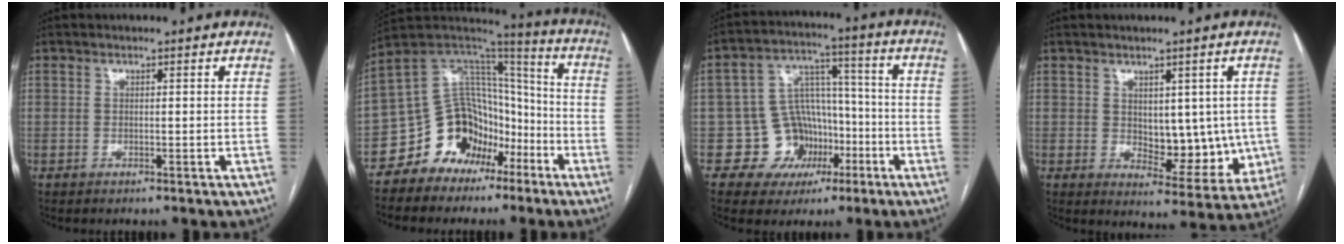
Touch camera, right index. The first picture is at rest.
{"total": 14.2, "force": [-7.7, 10.1, 6.3], "torque": [-0.118, 0.071, -0.131]}
{"total": 10.1, "force": [-3.7, 9.0, 2.8], "torque": [-0.031, 0.042, -0.049]}
{"total": 8.6, "force": [0.2, 5.0, 7.1], "torque": [-0.073, -0.001, 0.018]}